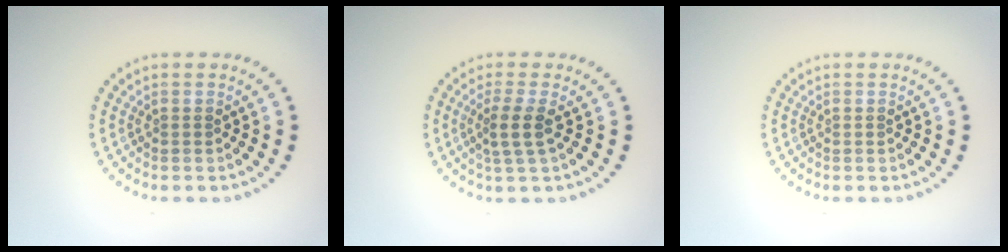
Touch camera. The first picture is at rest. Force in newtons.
{"total": 2.5, "press": 2.0, "slide": 1.5}
{"total": 0.0}